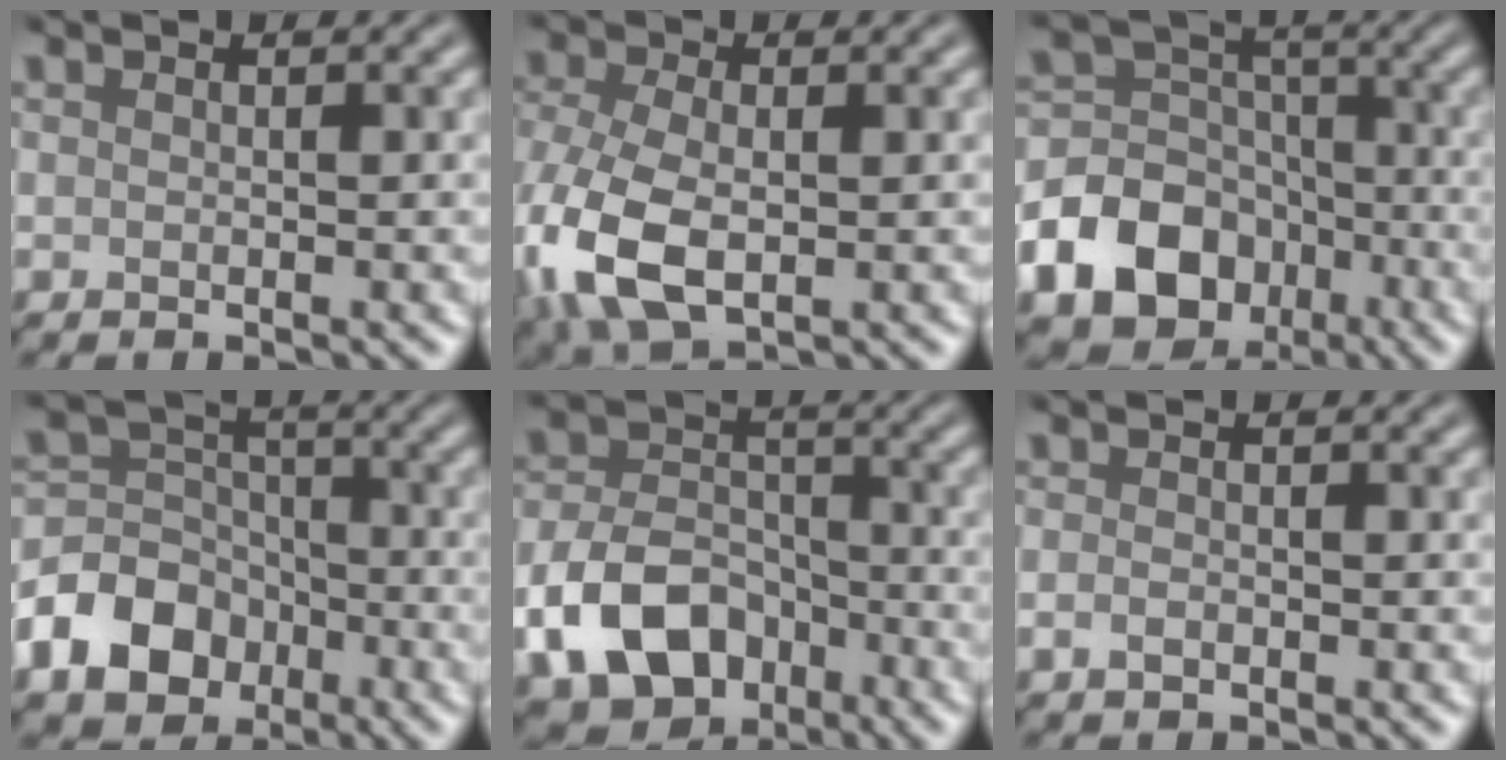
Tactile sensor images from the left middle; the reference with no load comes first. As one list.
[{"total": 9.1, "force": [-2.3, 5.5, 6.9], "torque": [-0.187, -0.019, -0.044]}, {"total": 16.2, "force": [-7.7, 13.0, 6.0], "torque": [-0.126, -0.048, -0.150]}, {"total": 7.5, "force": [-3.7, 5.7, 3.3], "torque": [-0.059, 0.003, -0.084]}, {"total": 8.7, "force": [-4.1, 6.1, 4.7], "torque": [-0.089, -0.005, -0.084]}, {"total": 1.1, "force": [-0.5, 0.8, 0.7], "torque": [-0.013, -0.001, -0.012]}]